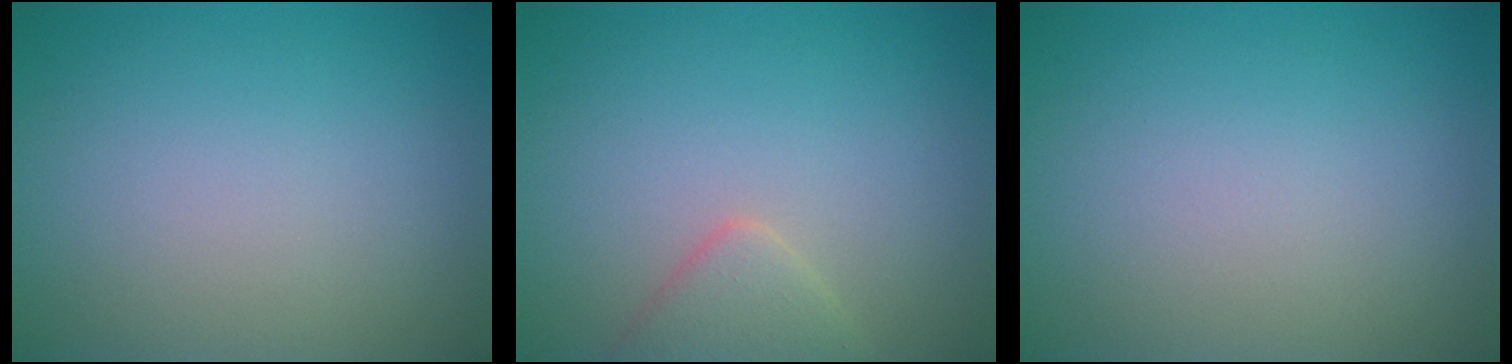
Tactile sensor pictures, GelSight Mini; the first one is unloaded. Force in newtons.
{"total": 2.2, "press": 2.2, "slide": 0.2}
{"total": 0.0}